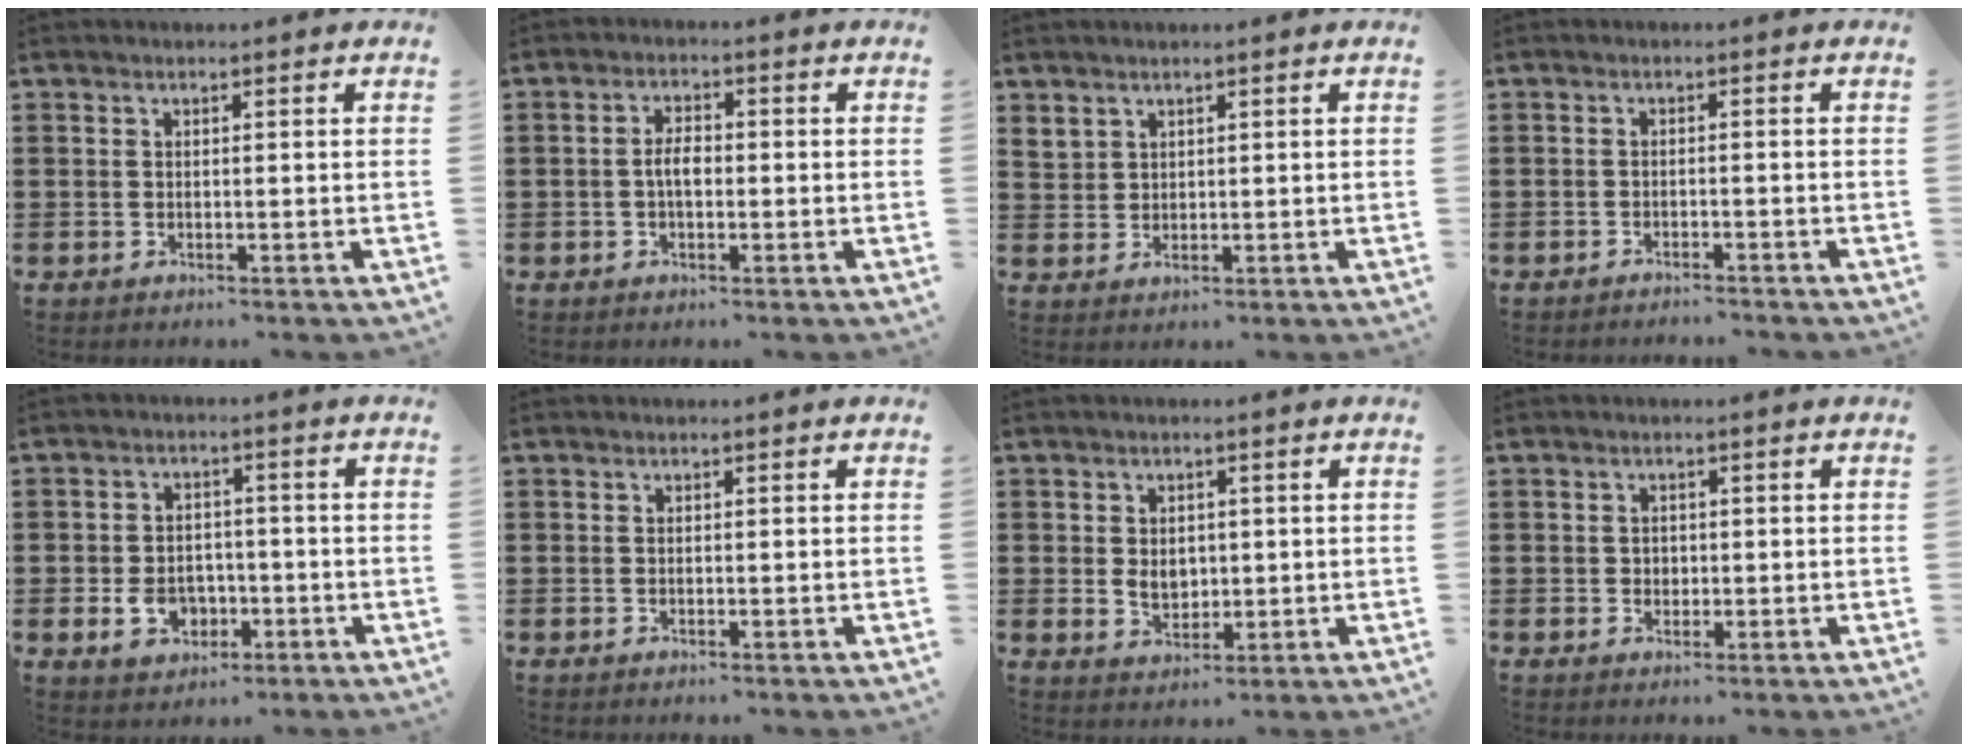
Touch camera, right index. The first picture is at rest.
{"total": 3.1, "force": [-0.4, 1.4, 2.7], "torque": [-0.058, 0.002, -0.010]}
{"total": 2.4, "force": [1.8, 1.5, 0.1], "torque": [-0.008, 0.006, 0.037]}
{"total": 1.5, "force": [-1.5, 0.1, -0.1], "torque": [-0.002, 0.003, -0.032]}
{"total": 5.4, "force": [-1.5, 4.3, 2.9], "torque": [-0.071, 0.005, -0.029]}
{"total": 0.0}
{"total": 3.4, "force": [0.3, 2.8, 1.9], "torque": [-0.037, 0.008, 0.002]}
{"total": 1.4, "force": [0.6, 0.3, 1.3], "torque": [-0.026, 0.001, 0.010]}